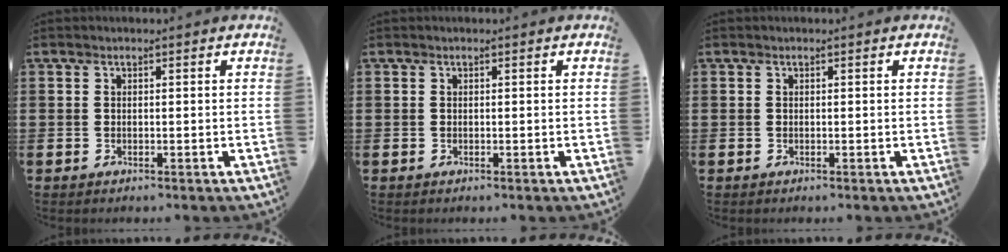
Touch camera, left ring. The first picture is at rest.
{"total": 0.0}
{"total": 0.0}